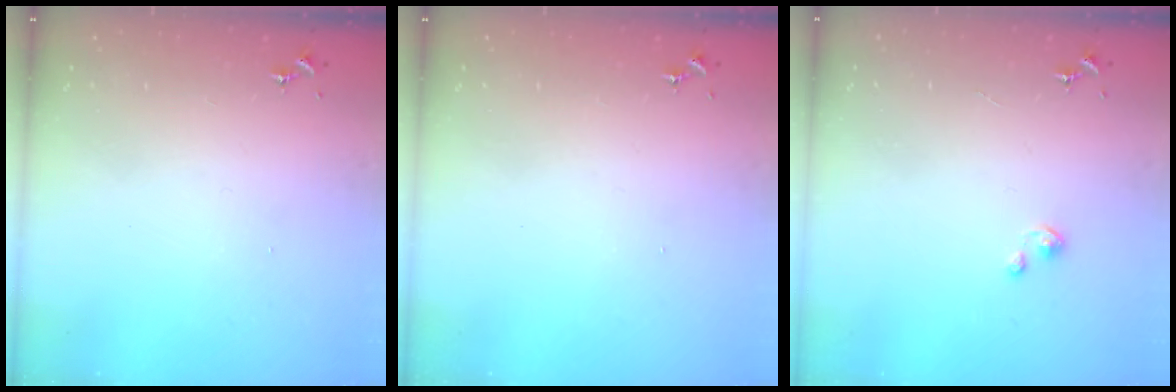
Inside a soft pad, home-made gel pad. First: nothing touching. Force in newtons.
{"total": 0.0}
{"total": 1.5, "press": 1.5, "slide": 0.2}